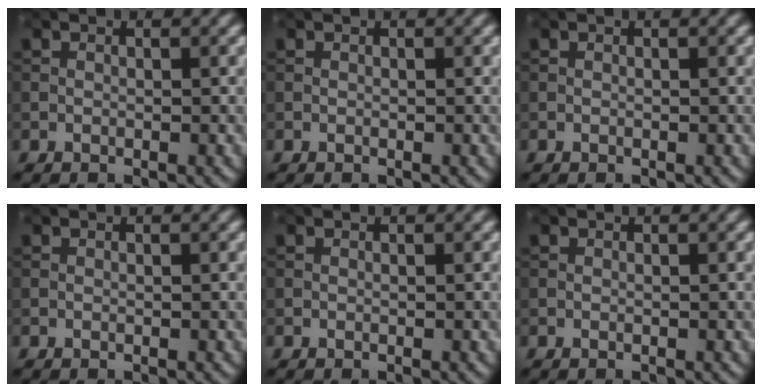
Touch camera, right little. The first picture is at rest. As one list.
[{"total": 0.0}, {"total": 0.0}, {"total": 0.0}, {"total": 0.0}, {"total": 0.0}]